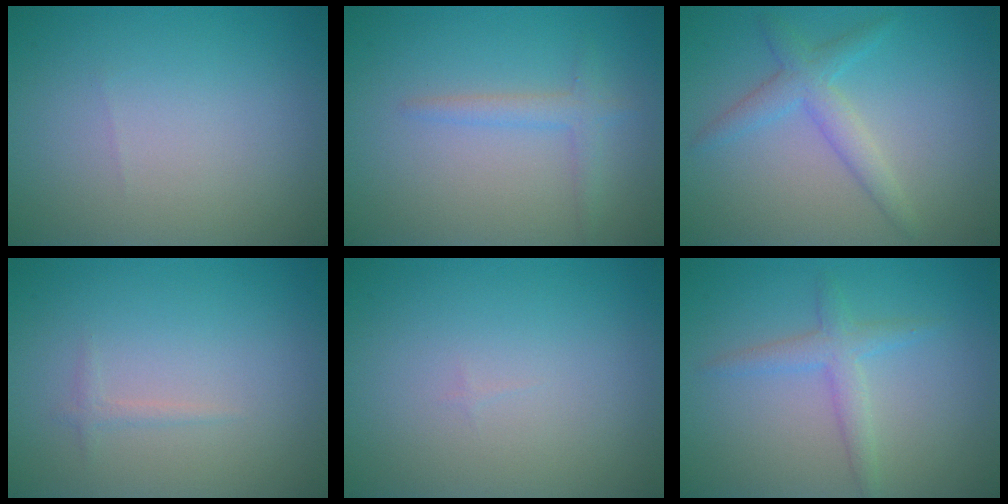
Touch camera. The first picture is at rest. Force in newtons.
{"total": 1.7, "press": 1.7, "slide": 0.1}
{"total": 2.9, "press": 2.9, "slide": 0.1}
{"total": 0.7, "press": 0.7, "slide": 0.1}
{"total": 0.0}
{"total": 2.2, "press": 2.2, "slide": 0.1}